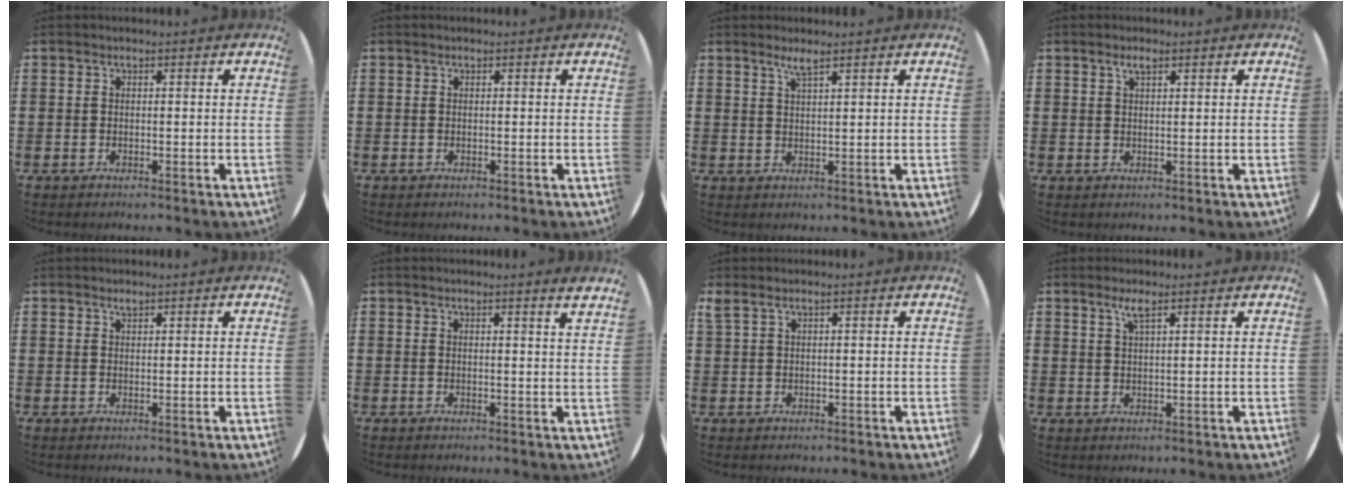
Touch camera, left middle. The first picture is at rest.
{"total": 0.0}
{"total": 2.2, "force": [1.8, 0.0, 1.3], "torque": [-0.027, 0.001, 0.031]}
{"total": 1.5, "force": [1.0, 0.5, 0.9], "torque": [-0.020, 0.005, 0.018]}
{"total": 0.6, "force": [0.5, 0.1, 0.1], "torque": [-0.002, 0.001, 0.010]}
{"total": 1.4, "force": [1.2, -0.6, 0.7], "torque": [-0.008, -0.006, 0.020]}
{"total": 0.8, "force": [0.5, -0.1, 0.6], "torque": [-0.011, 0.002, 0.008]}
{"total": 2.2, "force": [1.5, 0.2, 1.6], "torque": [-0.034, 0.003, 0.025]}